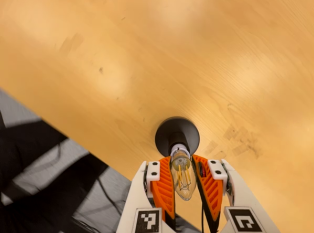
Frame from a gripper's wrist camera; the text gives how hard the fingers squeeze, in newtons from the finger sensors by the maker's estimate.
{"total": 21.1, "left": 19.2, "right": 23.1}